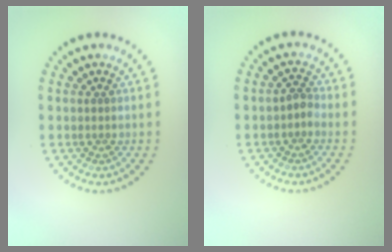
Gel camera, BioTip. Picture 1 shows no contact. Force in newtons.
{"total": 1.1, "press": 0.9, "slide": 0.6}